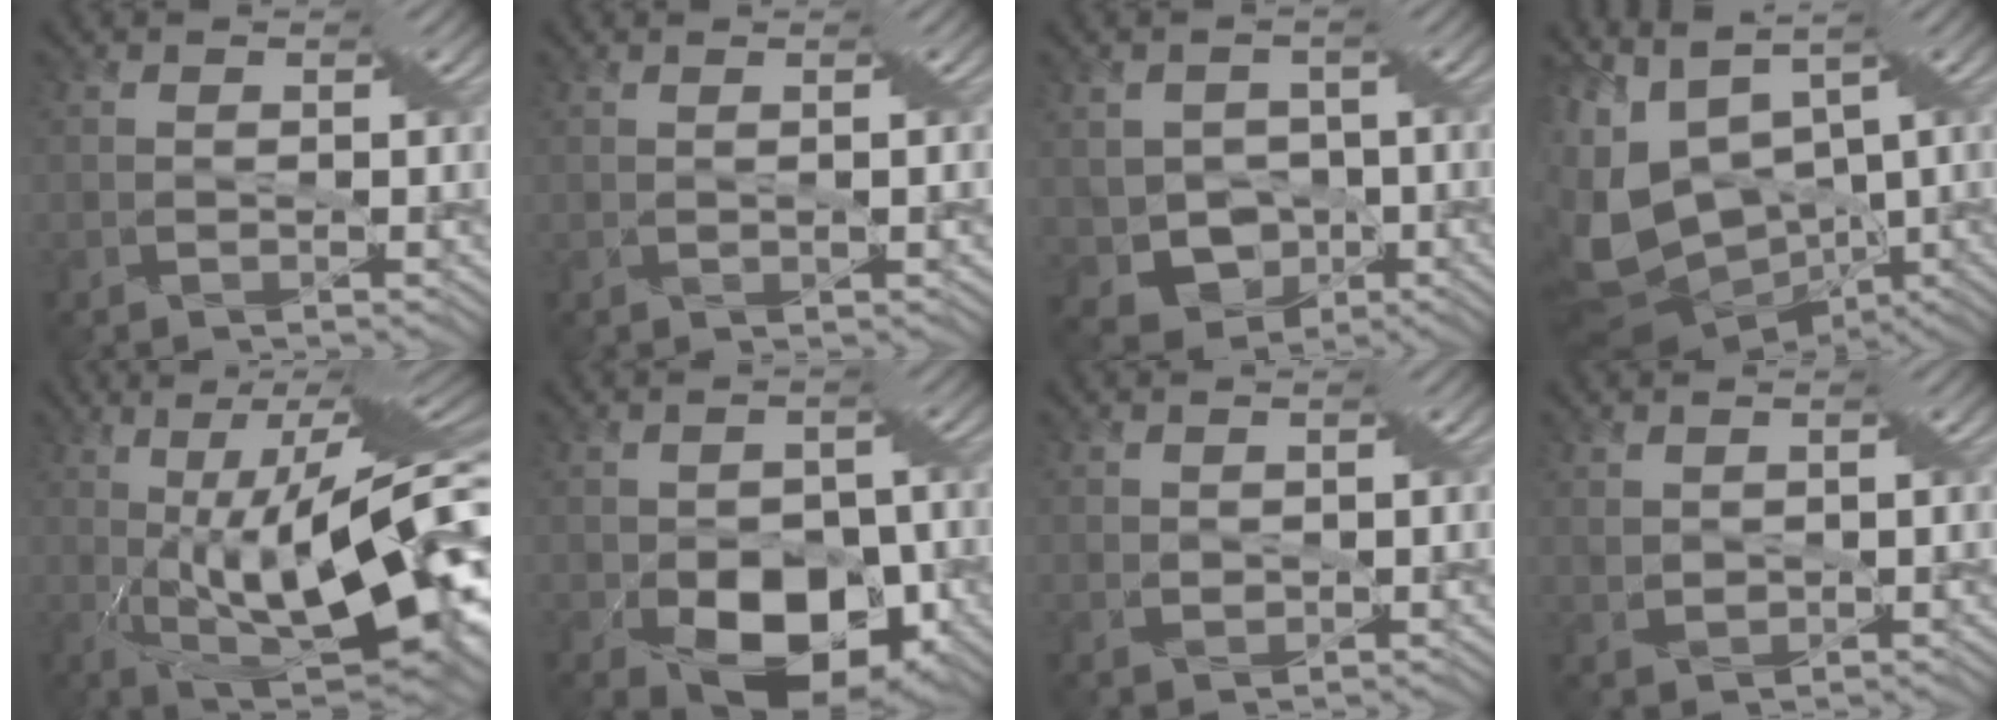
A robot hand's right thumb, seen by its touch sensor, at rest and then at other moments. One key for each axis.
{"total": 1.4, "fx": 0.4, "fy": -0.3, "fz": 1.3, "tx": -0.030, "ty": -0.005, "tz": 0.016}
{"total": 6.5, "fx": -1.2, "fy": 5.6, "fz": 3.0, "tx": -0.071, "ty": -0.028, "tz": -0.025}
{"total": 14.7, "fx": 0.5, "fy": 10.1, "fz": 10.7, "tx": -0.272, "ty": -0.025, "tz": 0.047}
{"total": 17.5, "fx": 0.5, "fy": 3.8, "fz": 17.1, "tx": -0.292, "ty": 0.010, "tz": 0.017}
{"total": 9.5, "fx": -3.4, "fy": 5.6, "fz": 6.9, "tx": -0.117, "ty": -0.033, "tz": -0.036}
{"total": 1.0, "fx": 0.8, "fy": 0.5, "fz": 0.2, "tx": -0.024, "ty": -0.003, "tz": 0.020}
{"total": 1.6, "fx": 1.3, "fy": 0.7, "fz": 0.6, "tx": -0.039, "ty": -0.004, "tz": 0.035}